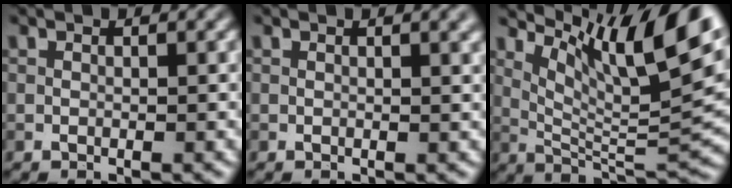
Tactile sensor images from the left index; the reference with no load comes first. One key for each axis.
{"total": 2.0, "fx": 1.0, "fy": 0.8, "fz": 1.5, "tx": -0.006, "ty": 0.006, "tz": 0.008}
{"total": 11.1, "fx": 5.9, "fy": 2.4, "fz": 9.0, "tx": -0.146, "ty": 0.002, "tz": 0.119}